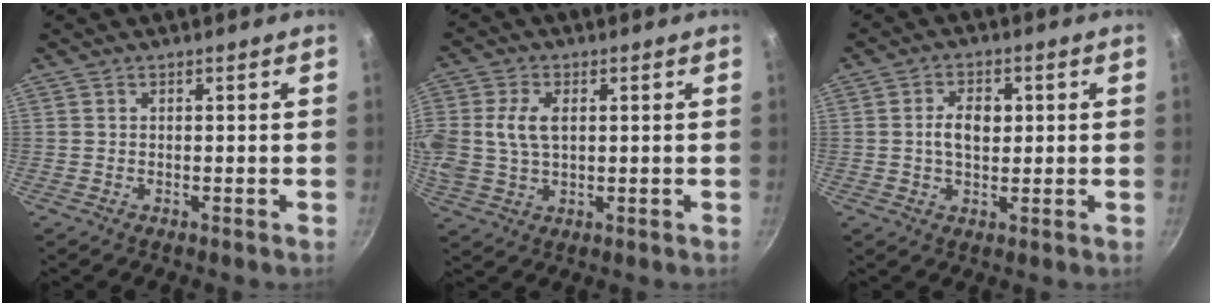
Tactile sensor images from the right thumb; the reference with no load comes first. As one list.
[{"total": 9.5, "force": [1.3, 6.0, 7.2], "torque": [-0.165, 0.005, 0.033]}, {"total": 5.8, "force": [0.7, 3.7, 4.5], "torque": [-0.066, 0.004, 0.009]}]